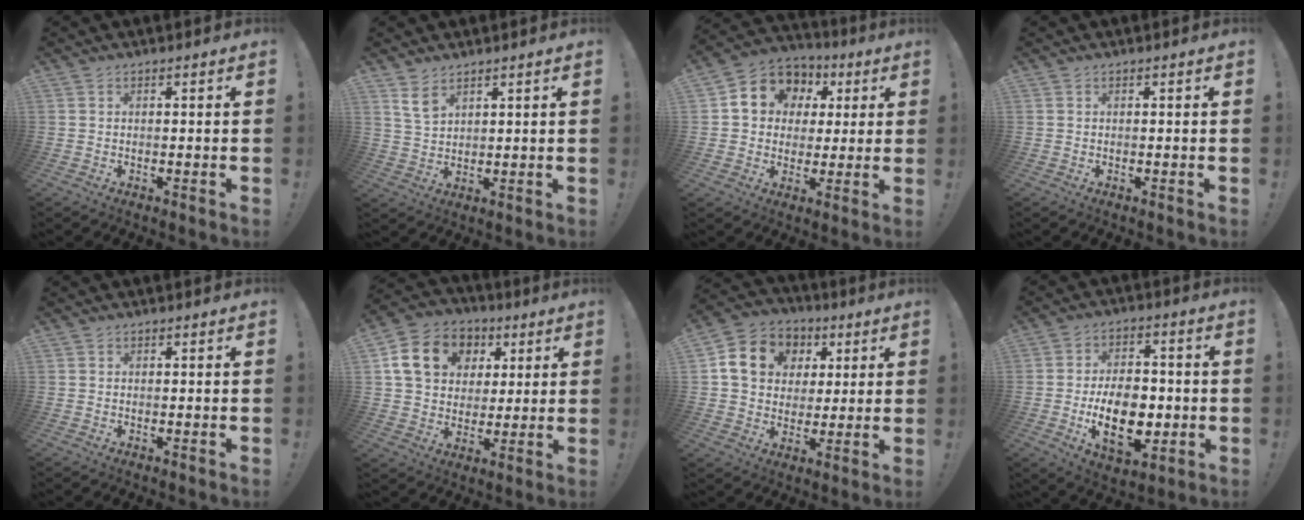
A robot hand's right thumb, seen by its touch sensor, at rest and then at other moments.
{"total": 5.7, "force": [3.7, 3.3, 2.7], "torque": [-0.040, -0.019, 0.071]}
{"total": 10.6, "force": [3.2, 9.3, 4.1], "torque": [-0.066, -0.010, 0.066]}
{"total": 0.0}
{"total": 0.0}
{"total": 16.2, "force": [5.6, 12.9, 8.0], "torque": [-0.115, -0.006, 0.118]}
{"total": 13.3, "force": [4.0, 11.1, 6.1], "torque": [-0.087, -0.009, 0.083]}
{"total": 16.9, "force": [-3.5, 10.5, 12.8], "torque": [-0.208, 0.004, -0.055]}